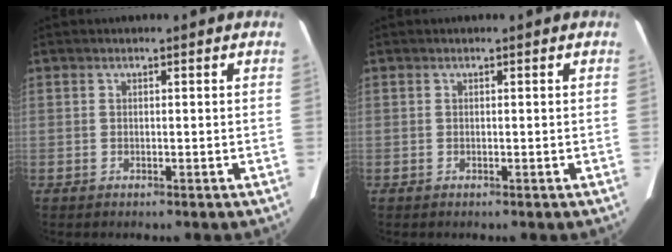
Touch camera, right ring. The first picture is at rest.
{"total": 0.0}